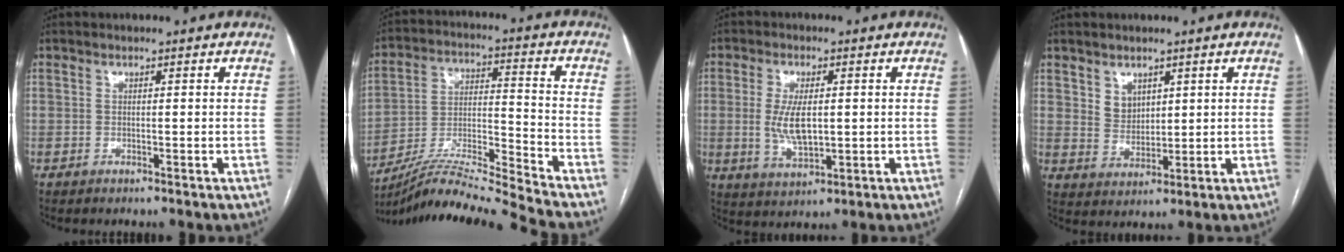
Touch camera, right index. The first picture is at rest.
{"total": 16.4, "force": [-15.1, -3.0, 5.7], "torque": [-0.102, 0.006, -0.267]}
{"total": 6.9, "force": [0.1, 2.7, 6.4], "torque": [-0.135, -0.004, 0.006]}
{"total": 4.0, "force": [2.1, 3.0, 1.5], "torque": [-0.033, 0.000, 0.051]}